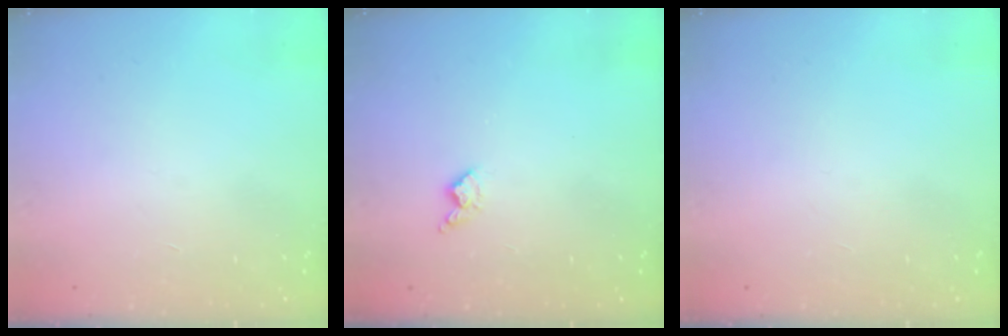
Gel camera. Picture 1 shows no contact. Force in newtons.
{"total": 4.0, "press": 3.9, "slide": 0.7}
{"total": 0.0}